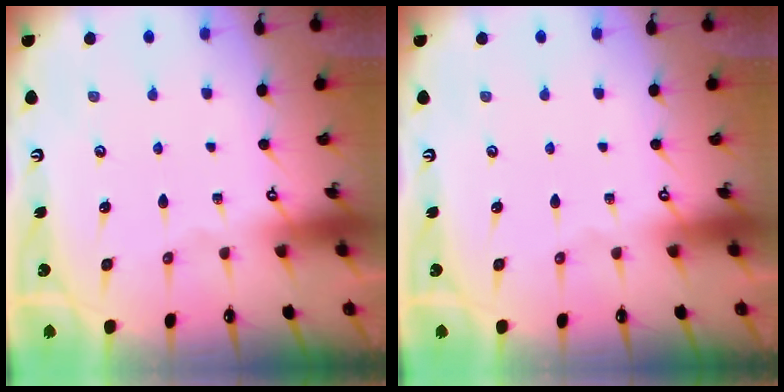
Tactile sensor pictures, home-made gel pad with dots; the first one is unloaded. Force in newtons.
{"total": 0.0}